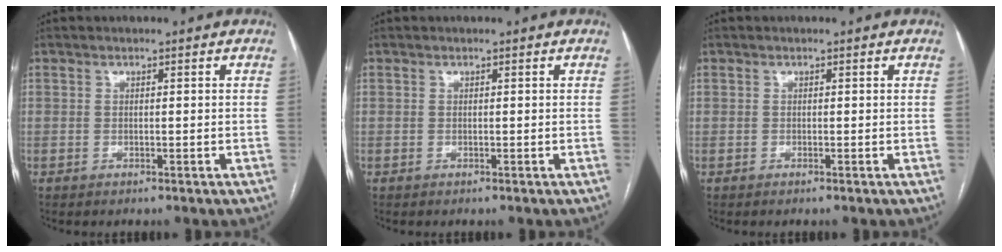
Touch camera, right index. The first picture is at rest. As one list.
[{"total": 0.0}, {"total": 0.0}]